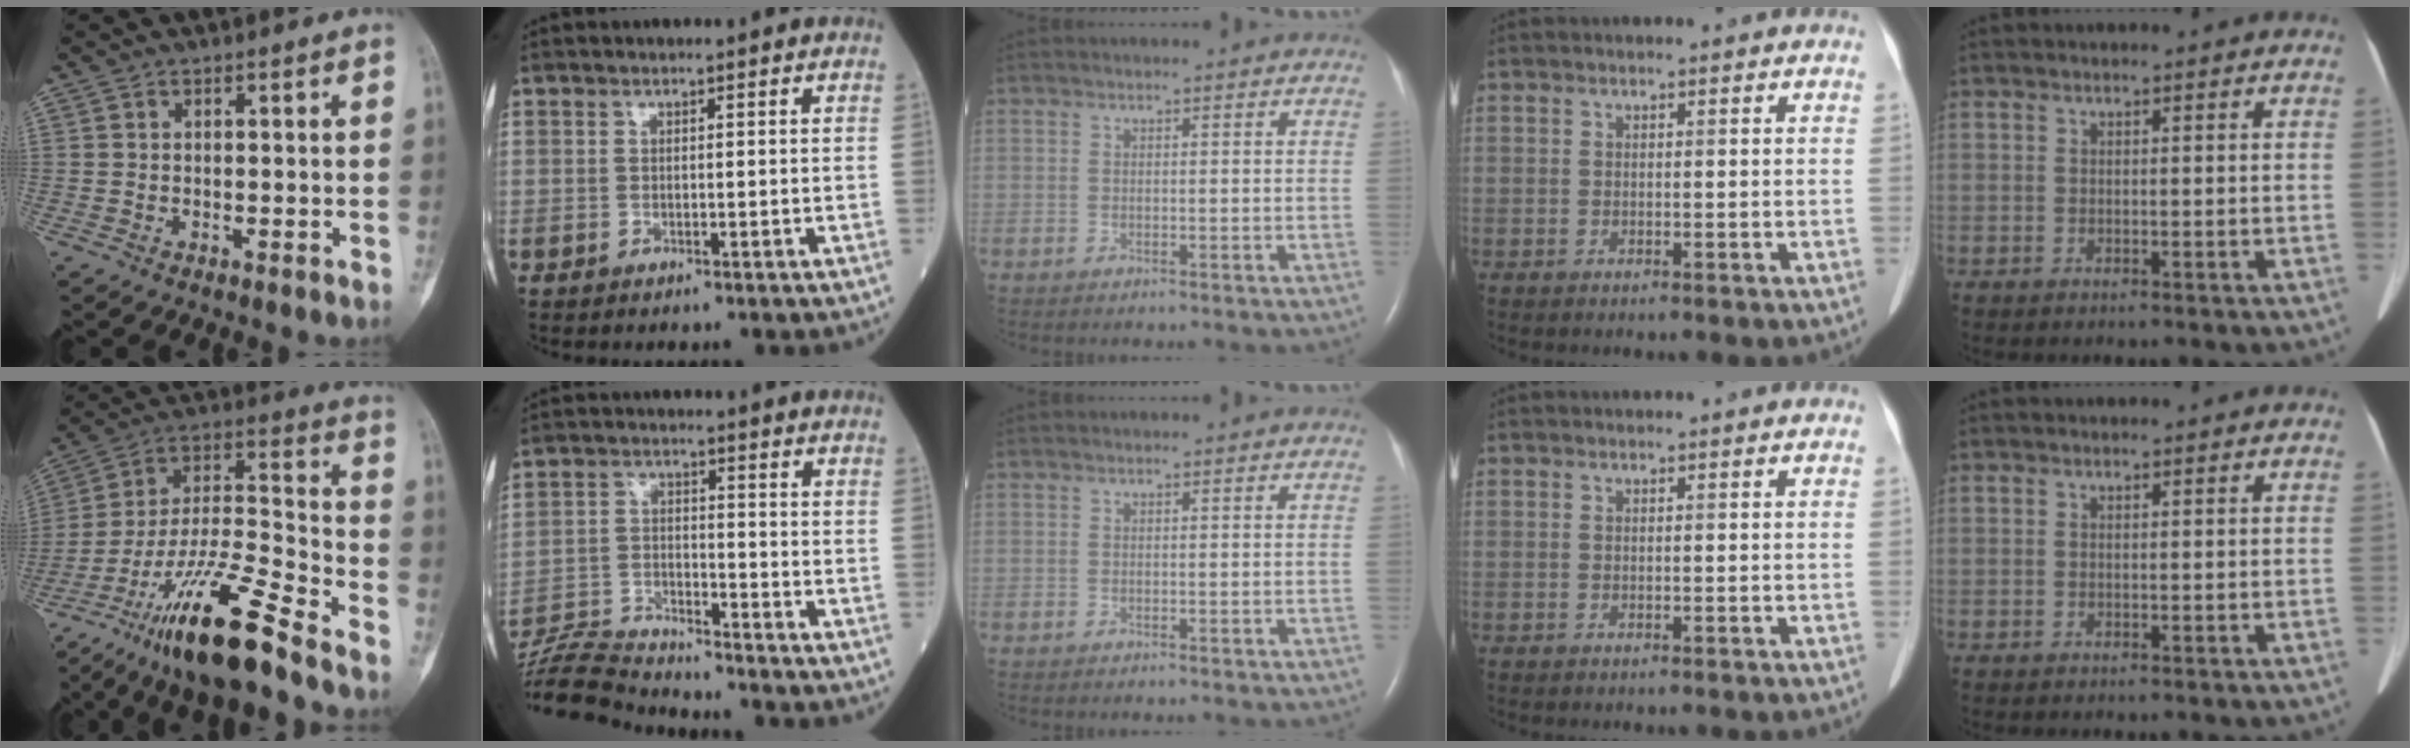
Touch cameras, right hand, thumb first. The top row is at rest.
{"thumb": {"total": 20.1, "force": [-14.2, 2.7, 13.9], "torque": [-0.285, 0.064, -0.259]}, "index": {"total": 9.0, "force": [-9.0, -0.2, 0.3], "torque": [-0.012, -0.002, -0.172]}}